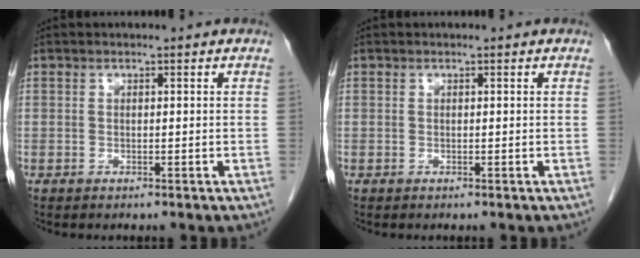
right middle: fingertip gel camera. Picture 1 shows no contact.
{"total": 0.0}